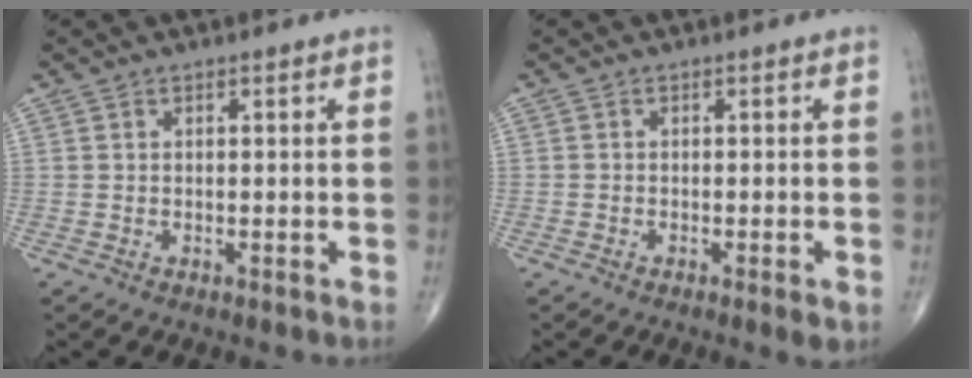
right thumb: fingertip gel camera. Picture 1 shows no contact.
{"total": 2.0, "force": [-1.0, 0.5, 1.7], "torque": [-0.021, -0.002, -0.019]}